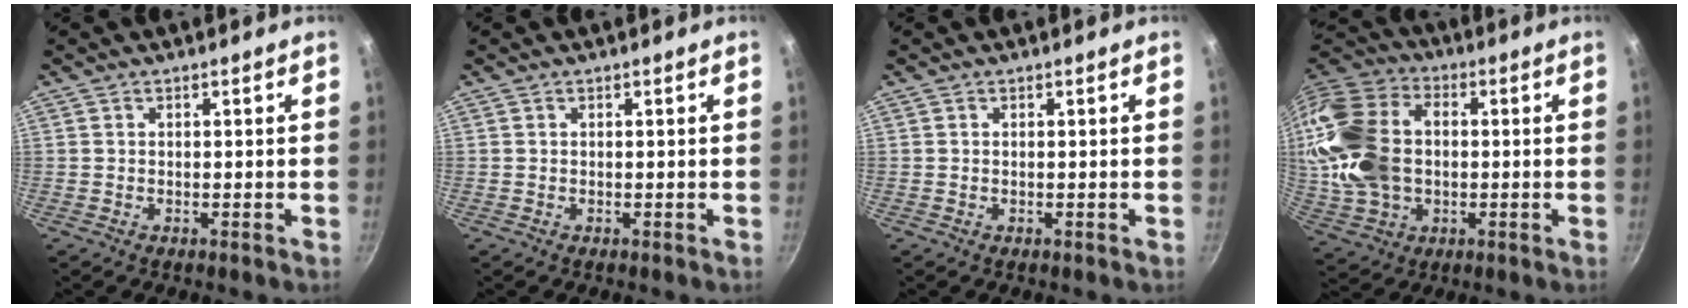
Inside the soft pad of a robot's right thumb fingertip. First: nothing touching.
{"total": 0.0}
{"total": 0.0}
{"total": 19.6, "force": [0.4, 14.1, 13.7], "torque": [-0.255, 0.022, 0.012]}